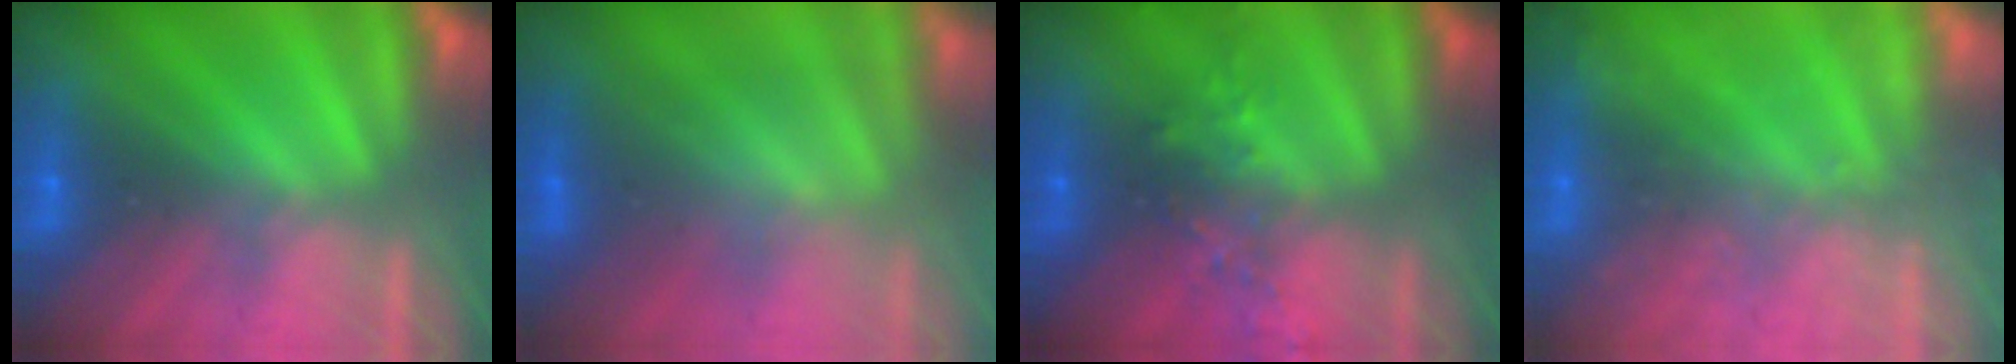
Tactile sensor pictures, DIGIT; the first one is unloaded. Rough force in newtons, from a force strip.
{"total": 3.9}
{"total": 2.4}
{"total": 2.4}